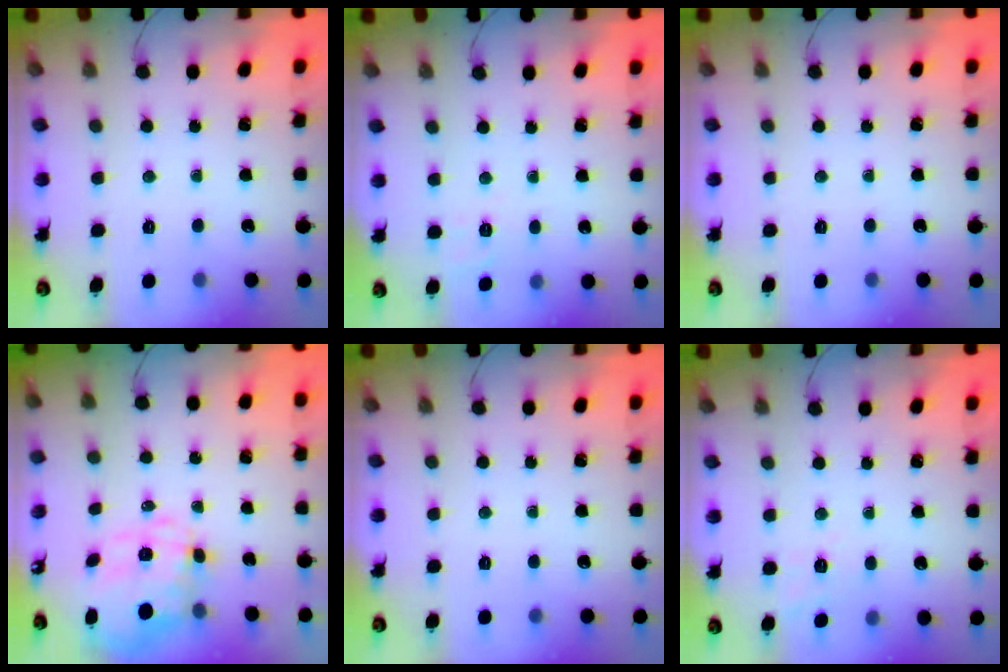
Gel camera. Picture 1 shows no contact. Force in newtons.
{"total": 1.9, "press": 0.8, "slide": 1.7}
{"total": 0.0}
{"total": 10.9, "press": 10.7, "slide": 2.2}
{"total": 0.0}
{"total": 2.1, "press": 0.6, "slide": 2.0}